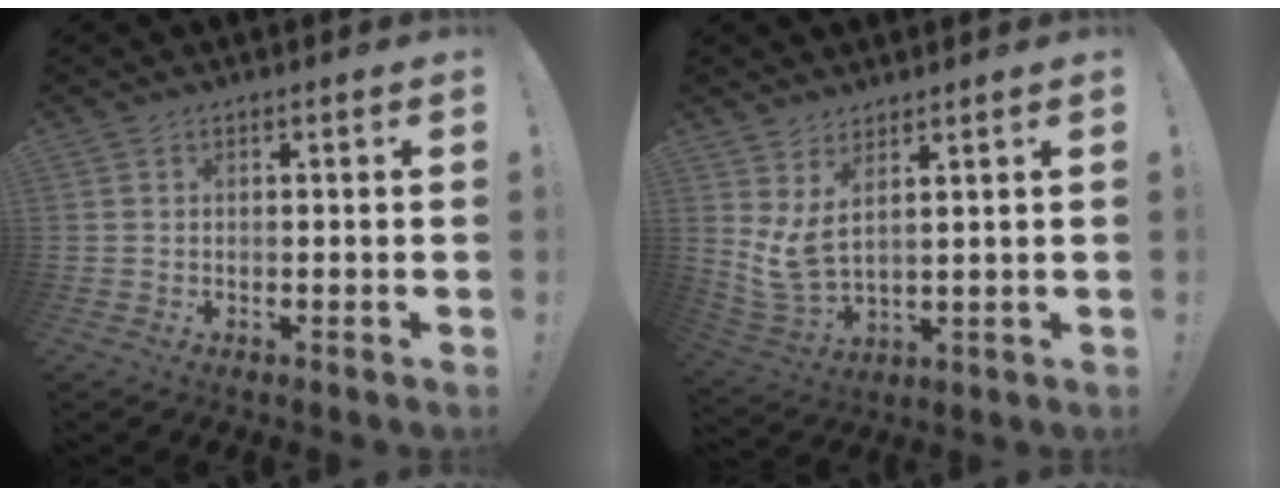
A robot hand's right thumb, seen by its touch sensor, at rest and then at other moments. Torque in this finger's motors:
{"motor_torque": [-0.04, 0.84, 0.87, 0.31, 0.33]}